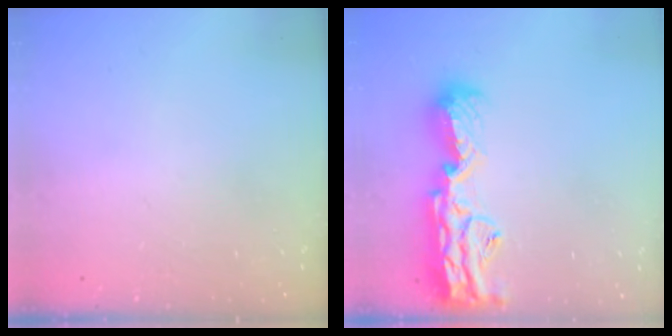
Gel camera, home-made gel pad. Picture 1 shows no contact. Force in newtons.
{"total": 18.1, "press": 17.4, "slide": 5.2}